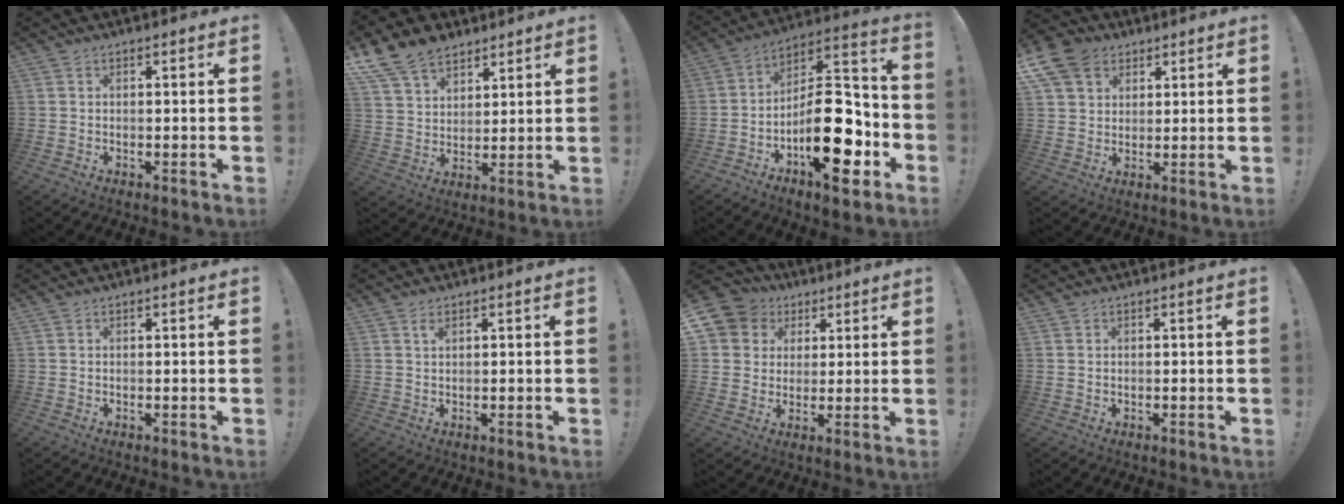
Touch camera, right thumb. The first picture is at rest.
{"total": 12.8, "force": [9.1, 7.8, 4.5], "torque": [-0.081, -0.052, 0.177]}
{"total": 22.7, "force": [-7.8, 10.4, 18.6], "torque": [-0.289, 0.059, -0.112]}
{"total": 11.1, "force": [5.5, 8.4, 4.7], "torque": [-0.088, -0.030, 0.113]}
{"total": 0.0}
{"total": 1.5, "force": [0.8, 0.5, 1.0], "torque": [-0.021, 0.002, 0.015]}
{"total": 8.8, "force": [3.1, 7.9, 2.1], "torque": [-0.044, -0.017, 0.064]}
{"total": 0.0}